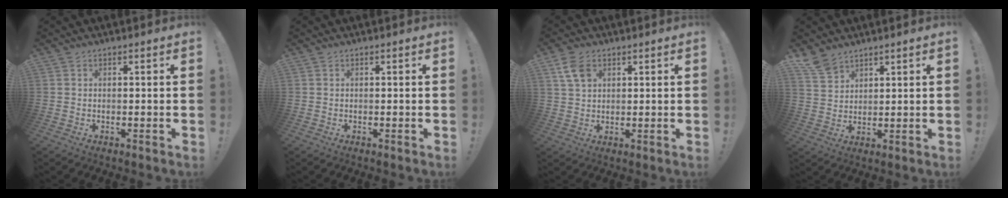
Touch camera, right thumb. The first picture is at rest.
{"total": 0.0}
{"total": 6.4, "force": [3.0, 4.3, 3.6], "torque": [-0.070, -0.006, 0.058]}
{"total": 6.7, "force": [5.6, 2.9, 2.2], "torque": [-0.038, -0.035, 0.108]}